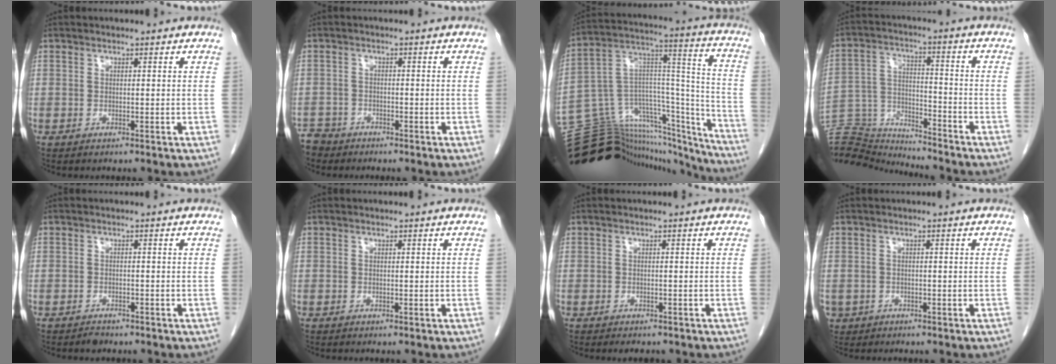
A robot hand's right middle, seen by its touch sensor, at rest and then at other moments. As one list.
[{"total": 3.4, "force": [-3.0, 1.5, -0.5], "torque": [0.005, 0.000, -0.058]}, {"total": 32.4, "force": [-29.6, 7.7, 10.5], "torque": [-0.144, 0.033, -0.434]}, {"total": 15.3, "force": [-15.2, 1.2, 1.3], "torque": [-0.033, 0.026, -0.261]}, {"total": 1.5, "force": [-1.2, 0.6, 0.6], "torque": [-0.014, -0.001, -0.015]}, {"total": 0.0}, {"total": 2.0, "force": [-1.7, 0.9, 0.6], "torque": [-0.009, -0.003, -0.020]}, {"total": 2.3, "force": [-1.2, 2.0, 0.2], "torque": [-0.007, 0.003, -0.017]}]